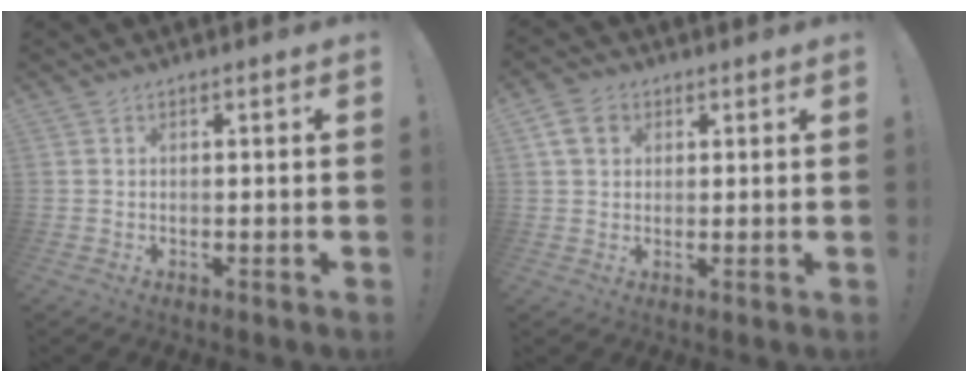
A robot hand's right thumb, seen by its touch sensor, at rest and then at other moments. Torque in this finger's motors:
{"motor_torque": [0.04, 0.04, 0.13, 0.08, 0.09]}